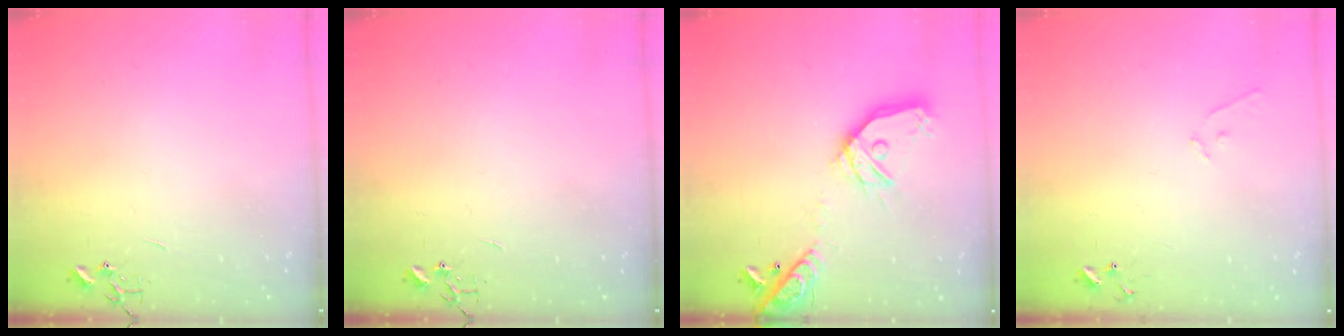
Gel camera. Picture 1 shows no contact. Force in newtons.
{"total": 0.0}
{"total": 18.8, "press": 18.6, "slide": 3.0}
{"total": 5.3, "press": 5.3, "slide": 0.4}